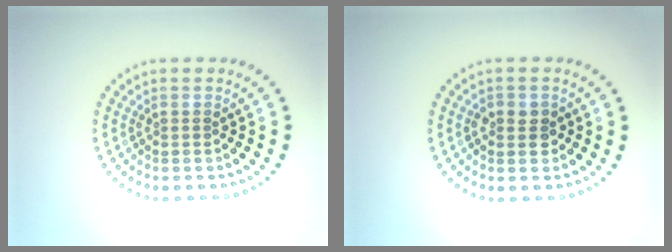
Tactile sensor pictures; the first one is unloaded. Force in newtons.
{"total": 1.9, "press": 1.9, "slide": 0.3}